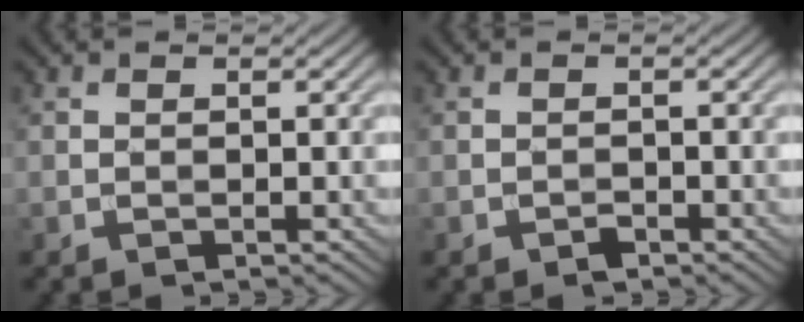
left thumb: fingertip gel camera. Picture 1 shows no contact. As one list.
[{"total": 1.1, "force": [-0.8, 0.5, 0.5], "torque": [-0.006, 0.000, -0.016]}]